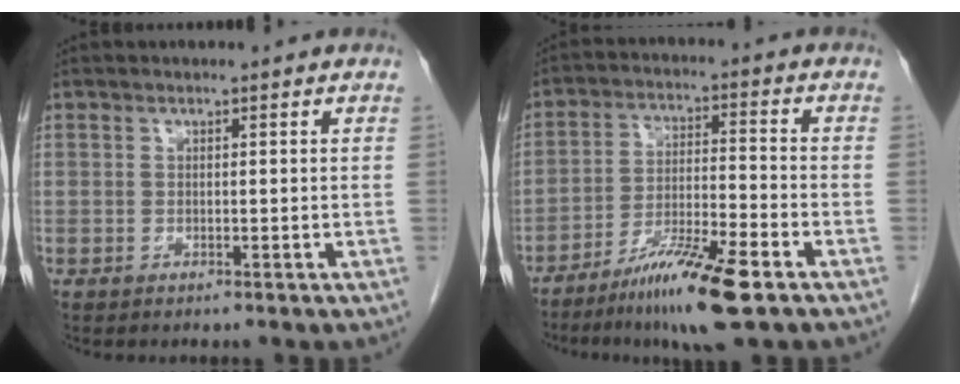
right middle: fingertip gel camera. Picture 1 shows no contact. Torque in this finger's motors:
{"motor_torque": [1.18, -0.96, 0.22, 0.11]}